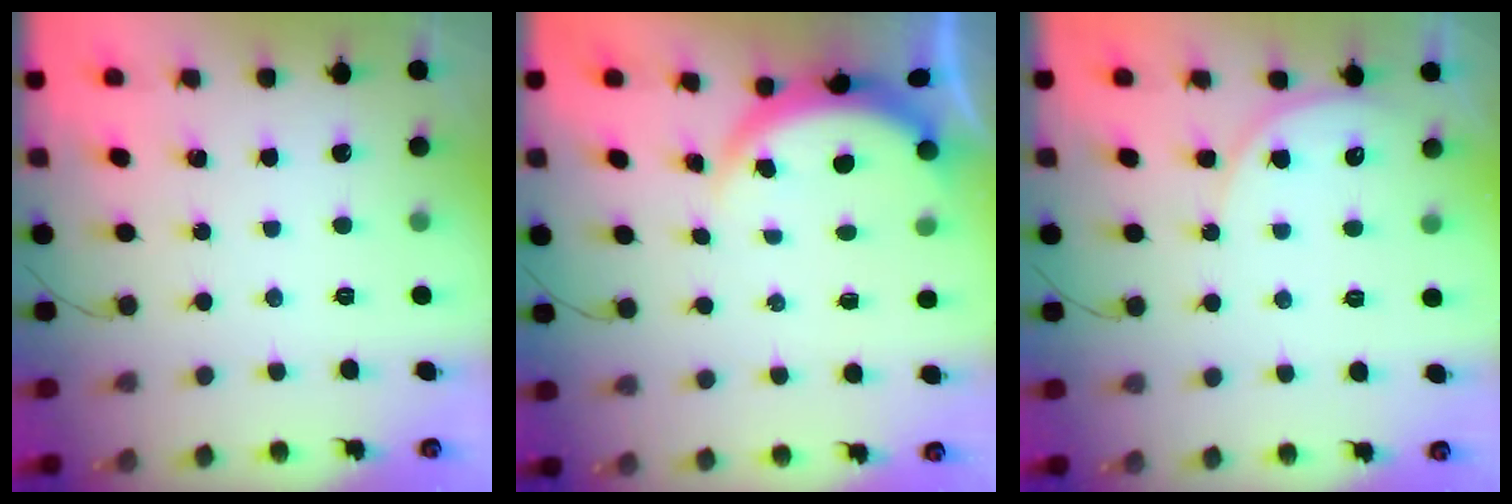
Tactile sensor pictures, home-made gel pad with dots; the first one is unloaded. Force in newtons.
{"total": 3.9, "press": 3.6, "slide": 1.5}
{"total": 5.4, "press": 5.4, "slide": 0.4}